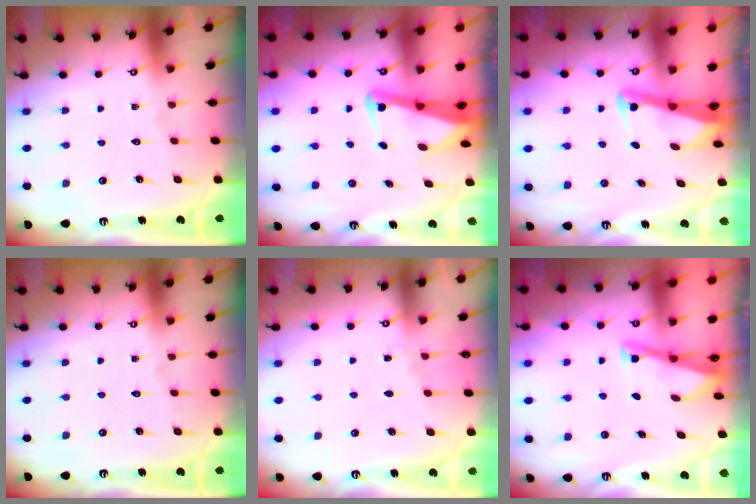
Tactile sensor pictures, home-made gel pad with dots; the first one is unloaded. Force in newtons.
{"total": 3.8, "press": 3.7, "slide": 1.0}
{"total": 3.4, "press": 3.3, "slide": 0.8}
{"total": 0.0}
{"total": 2.7, "press": 2.6, "slide": 0.5}
{"total": 3.0, "press": 2.9, "slide": 0.4}